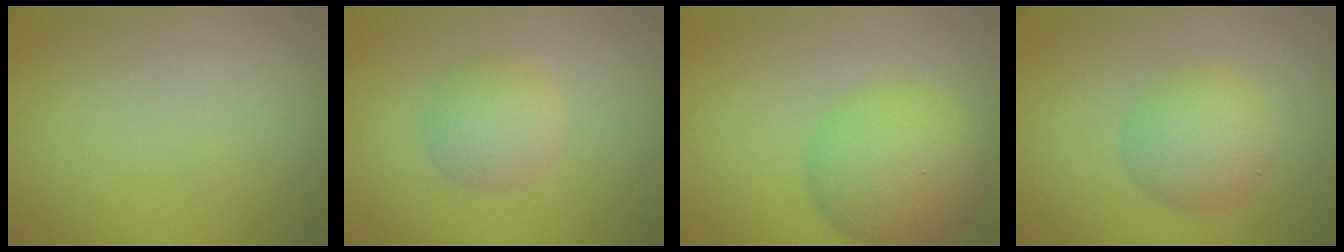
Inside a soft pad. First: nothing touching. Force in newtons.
{"total": 3.3, "press": 3.3, "slide": 0.0}
{"total": 7.5, "press": 7.5, "slide": 0.4}
{"total": 4.4, "press": 4.4, "slide": 0.1}